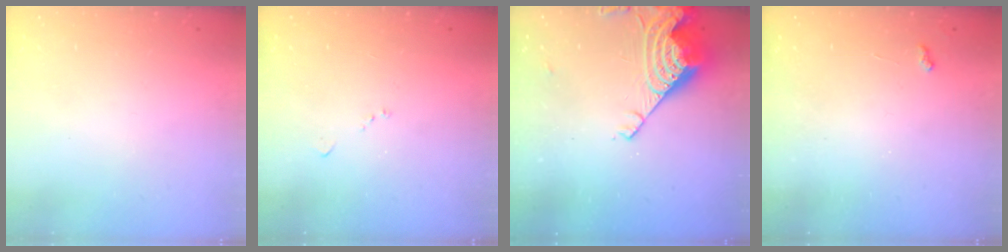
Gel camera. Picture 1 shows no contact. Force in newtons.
{"total": 5.8, "press": 5.7, "slide": 0.7}
{"total": 12.3, "press": 12.3, "slide": 0.9}
{"total": 4.0, "press": 4.0, "slide": 0.4}